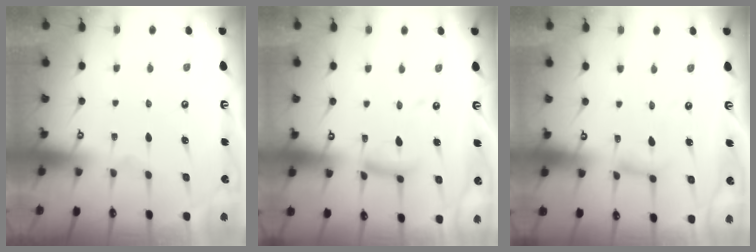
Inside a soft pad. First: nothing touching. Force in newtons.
{"total": 11.5, "press": 11.5, "slide": 0.9}
{"total": 7.1, "press": 7.0, "slide": 0.6}